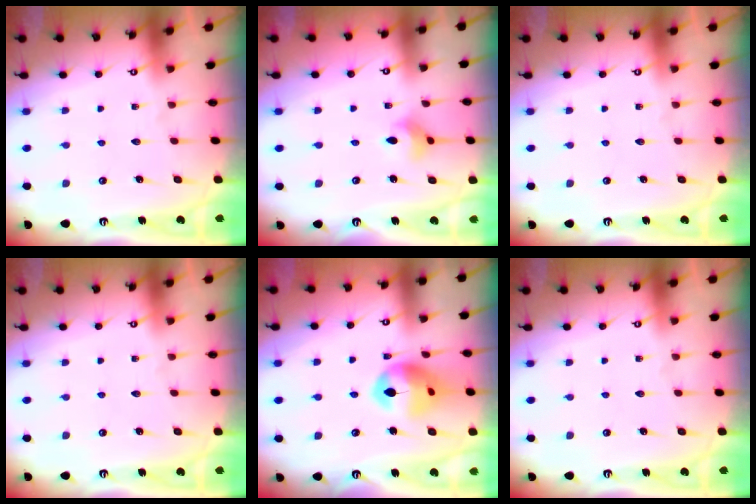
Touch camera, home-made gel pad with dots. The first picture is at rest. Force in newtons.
{"total": 5.0, "press": 5.0, "slide": 0.8}
{"total": 0.0}
{"total": 0.0}
{"total": 12.9, "press": 12.8, "slide": 1.3}
{"total": 0.0}